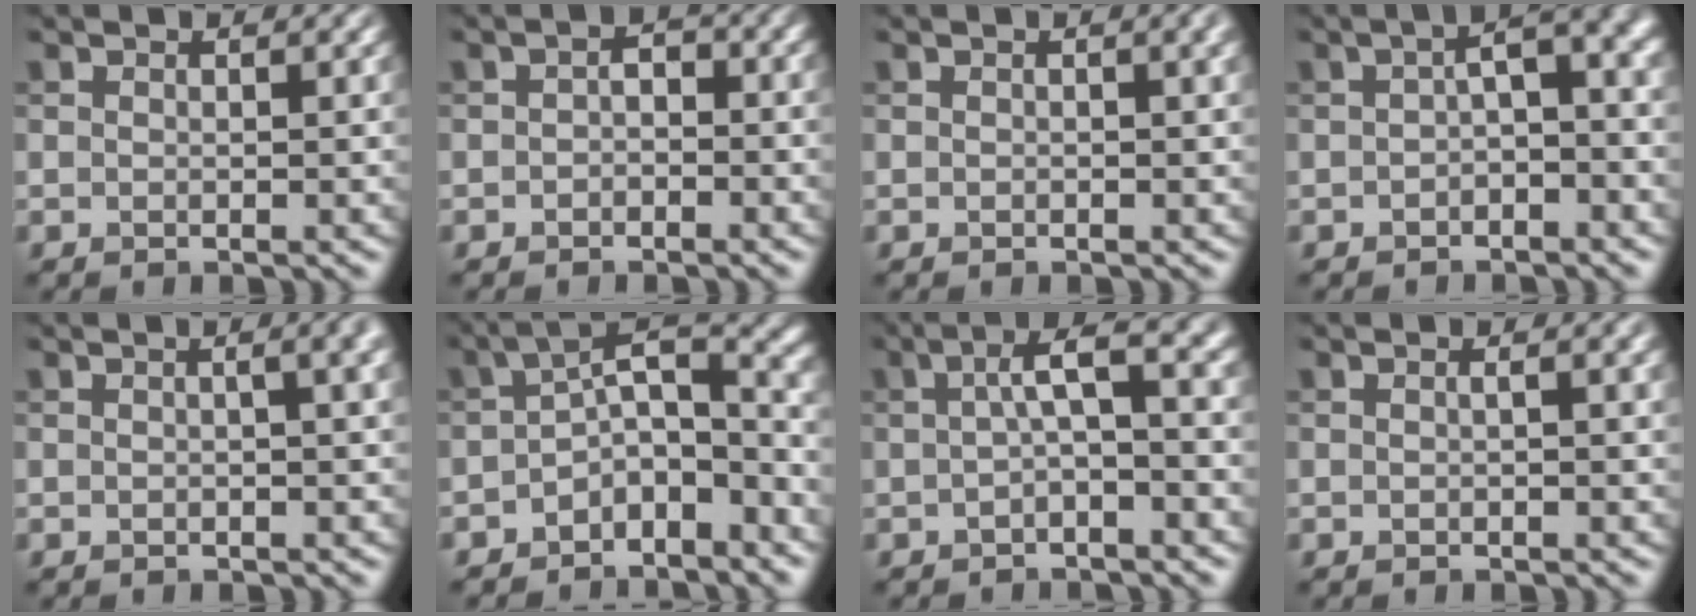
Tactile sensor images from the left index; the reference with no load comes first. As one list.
[{"total": 1.5, "force": [-0.7, 0.9, 0.9], "torque": [-0.018, 0.004, -0.016]}, {"total": 2.2, "force": [0.7, 0.7, 1.9], "torque": [-0.017, 0.007, 0.006]}, {"total": 4.1, "force": [-0.2, 1.4, 3.8], "torque": [-0.052, 0.014, -0.014]}, {"total": 5.1, "force": [1.4, 2.5, 4.3], "torque": [-0.018, 0.036, -0.016]}, {"total": 5.9, "force": [-2.7, 2.4, 4.6], "torque": [-0.061, 0.011, -0.065]}, {"total": 3.6, "force": [0.0, 0.7, 3.5], "torque": [-0.061, 0.016, -0.006]}, {"total": 1.6, "force": [0.2, 0.5, 1.5], "torque": [-0.018, 0.005, -0.007]}]